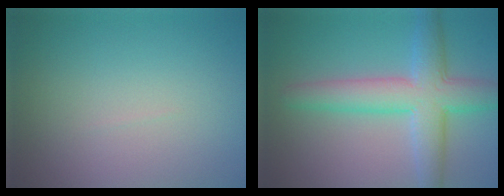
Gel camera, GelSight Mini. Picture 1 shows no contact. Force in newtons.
{"total": 6.5, "press": 6.5, "slide": 0.2}